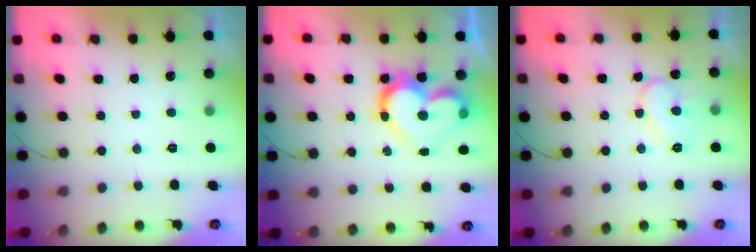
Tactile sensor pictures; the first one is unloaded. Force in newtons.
{"total": 16.0, "press": 15.9, "slide": 1.4}
{"total": 9.7, "press": 9.7, "slide": 0.8}